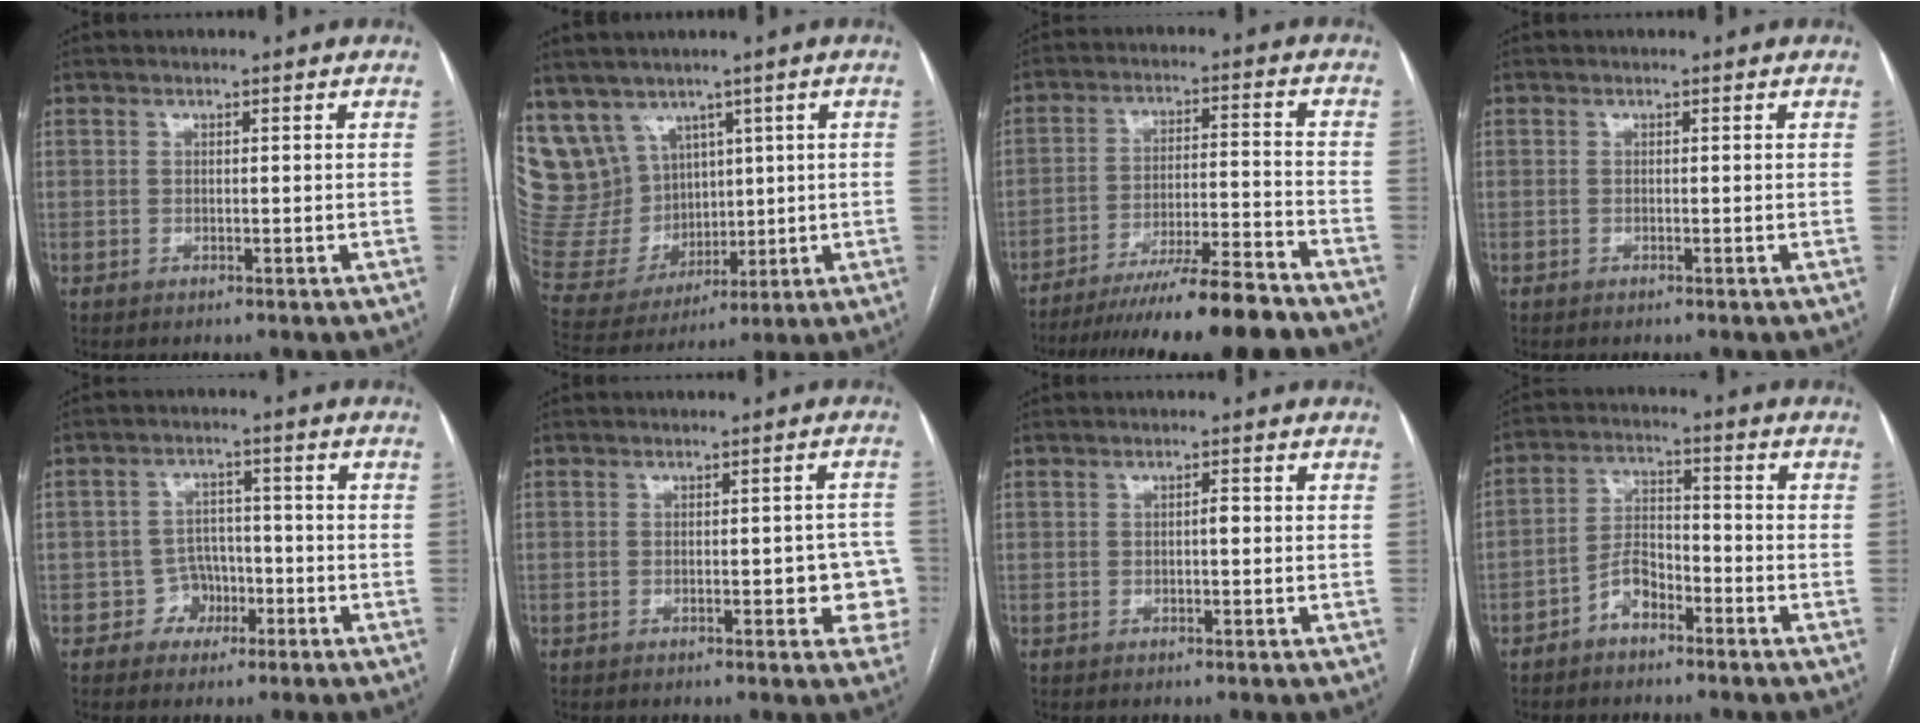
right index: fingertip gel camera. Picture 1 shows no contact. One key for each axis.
{"total": 14.6, "fx": 8.2, "fy": 11.5, "fz": 3.6, "tx": -0.099, "ty": 0.063, "tz": 0.198}
{"total": 16.0, "fx": -13.6, "fy": -0.5, "fz": 8.6, "tx": -0.129, "ty": -0.018, "tz": -0.217}
{"total": 0.0}
{"total": 4.6, "fx": -1.9, "fy": 4.1, "fz": 0.5, "tx": 0.004, "ty": 0.018, "tz": -0.028}
{"total": 6.1, "fx": -1.5, "fy": 2.2, "fz": 5.4, "tx": -0.048, "ty": 0.020, "tz": -0.015}
{"total": 1.0, "fx": -0.1, "fy": 0.3, "fz": 1.0, "tx": -0.015, "ty": 0.003, "tz": -0.002}
{"total": 7.6, "fx": -4.6, "fy": 2.9, "fz": 5.4, "tx": -0.118, "ty": 0.017, "tz": -0.089}